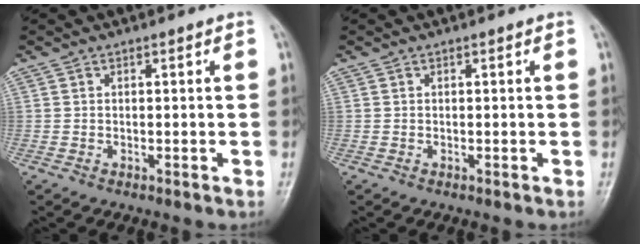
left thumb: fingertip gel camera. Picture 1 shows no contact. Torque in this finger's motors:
{"motor_torque": [0.00, 0.01, 0.05, -0.14, 0.00]}